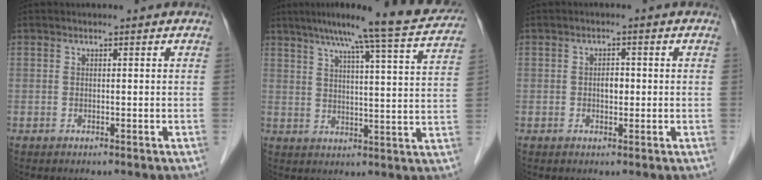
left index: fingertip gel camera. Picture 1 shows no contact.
{"total": 18.1, "force": [15.5, -0.3, 9.2], "torque": [-0.138, -0.012, 0.195]}
{"total": 1.8, "force": [-0.2, 1.1, 1.5], "torque": [-0.023, 0.003, -0.002]}